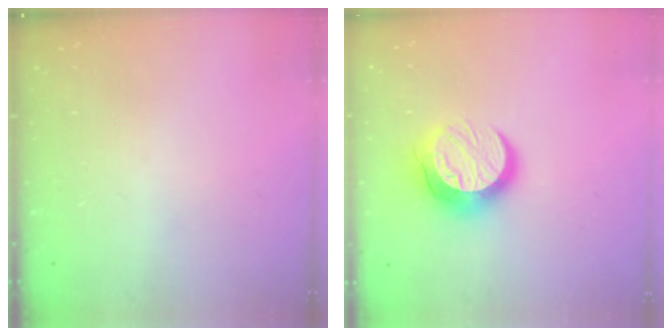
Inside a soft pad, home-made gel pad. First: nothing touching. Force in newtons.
{"total": 12.7, "press": 12.7, "slide": 1.1}